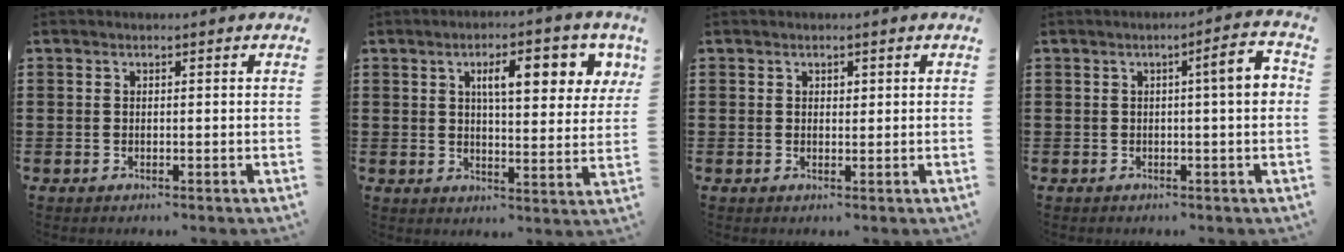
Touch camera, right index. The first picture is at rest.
{"total": 7.9, "force": [3.3, 2.4, 6.8], "torque": [-0.108, -0.003, 0.047]}
{"total": 0.7, "force": [0.4, 0.5, 0.3], "torque": [0.002, 0.000, 0.006]}
{"total": 5.0, "force": [0.5, 0.4, 5.0], "torque": [-0.074, -0.006, 0.001]}